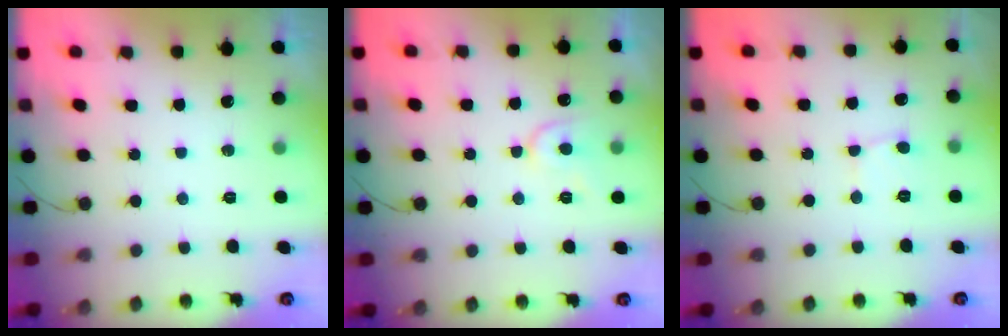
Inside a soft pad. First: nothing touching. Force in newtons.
{"total": 7.6, "press": 7.6, "slide": 0.8}
{"total": 2.9, "press": 2.8, "slide": 0.3}